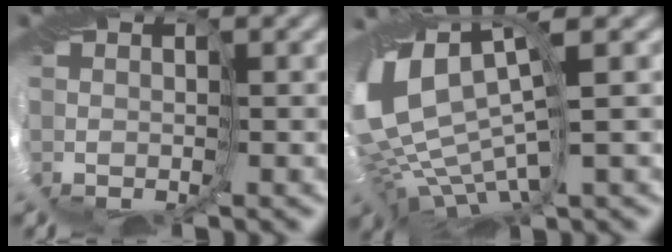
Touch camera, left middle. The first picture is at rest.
{"total": 10.5, "force": [2.0, 5.4, 8.8], "torque": [-0.207, -0.012, 0.068]}